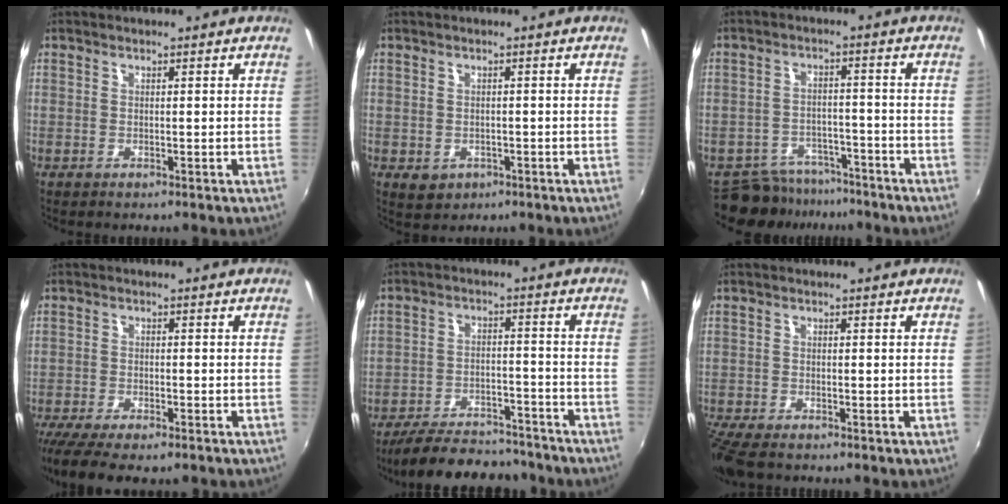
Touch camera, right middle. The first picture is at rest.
{"total": 3.4, "force": [-1.2, 2.8, 1.5], "torque": [-0.033, -0.007, -0.011]}
{"total": 8.9, "force": [-7.7, 4.2, 1.6], "torque": [-0.044, 0.009, -0.109]}
{"total": 9.6, "force": [-7.7, 2.3, 5.4], "torque": [-0.126, -0.042, -0.130]}
{"total": 15.7, "force": [-13.7, 4.7, 5.9], "torque": [-0.128, 0.003, -0.193]}
{"total": 7.0, "force": [-5.7, 2.0, 3.6], "torque": [-0.094, -0.039, -0.108]}